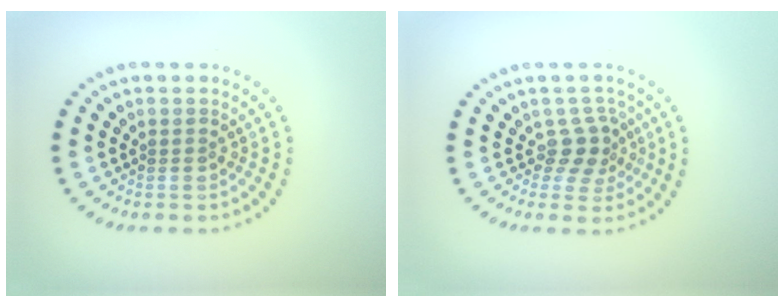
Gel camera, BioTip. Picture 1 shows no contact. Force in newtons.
{"total": 2.2, "press": 1.7, "slide": 1.5}